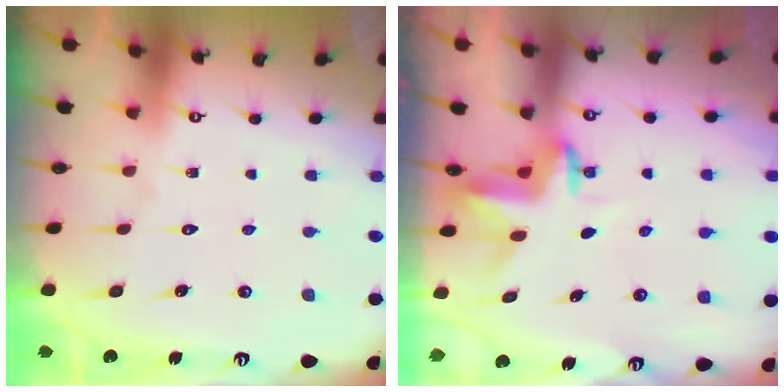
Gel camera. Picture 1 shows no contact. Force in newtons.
{"total": 3.4, "press": 3.4, "slide": 0.2}